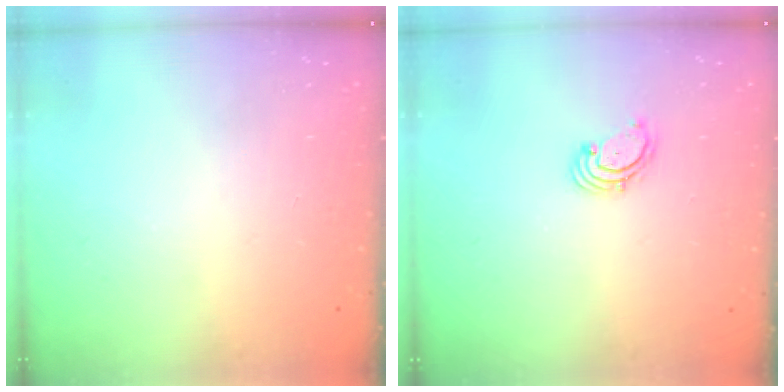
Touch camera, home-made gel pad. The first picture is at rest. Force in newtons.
{"total": 1.6, "press": 1.6, "slide": 0.2}